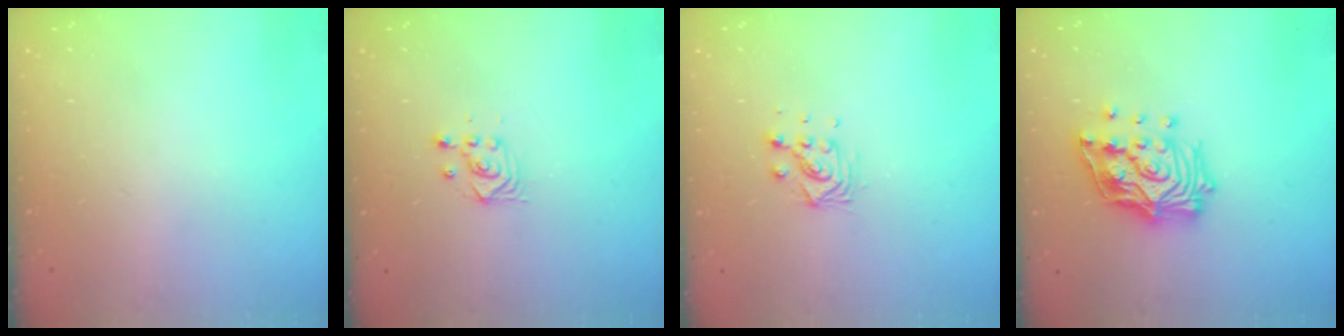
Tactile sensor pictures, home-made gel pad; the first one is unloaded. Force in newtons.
{"total": 3.3, "press": 3.2, "slide": 0.4}
{"total": 7.3, "press": 7.3, "slide": 0.5}
{"total": 17.7, "press": 17.6, "slide": 2.0}